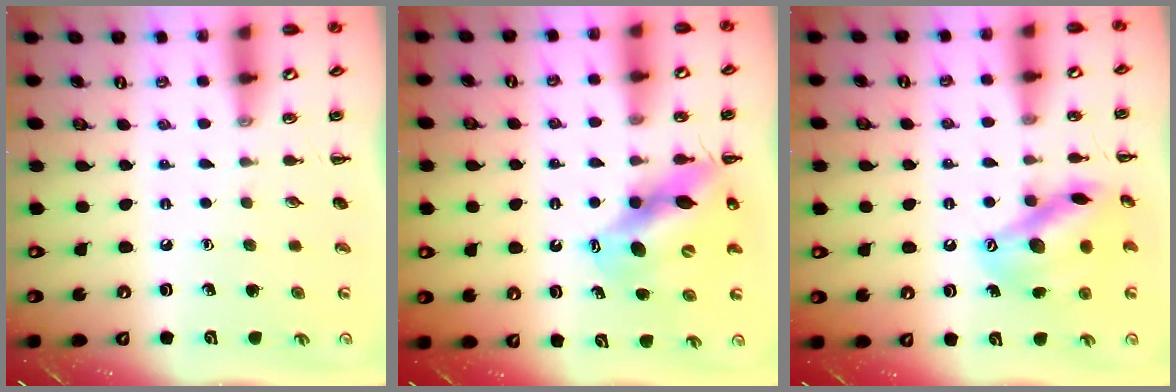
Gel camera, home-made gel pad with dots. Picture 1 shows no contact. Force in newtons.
{"total": 12.5, "press": 12.0, "slide": 3.4}
{"total": 14.8, "press": 14.8, "slide": 1.0}